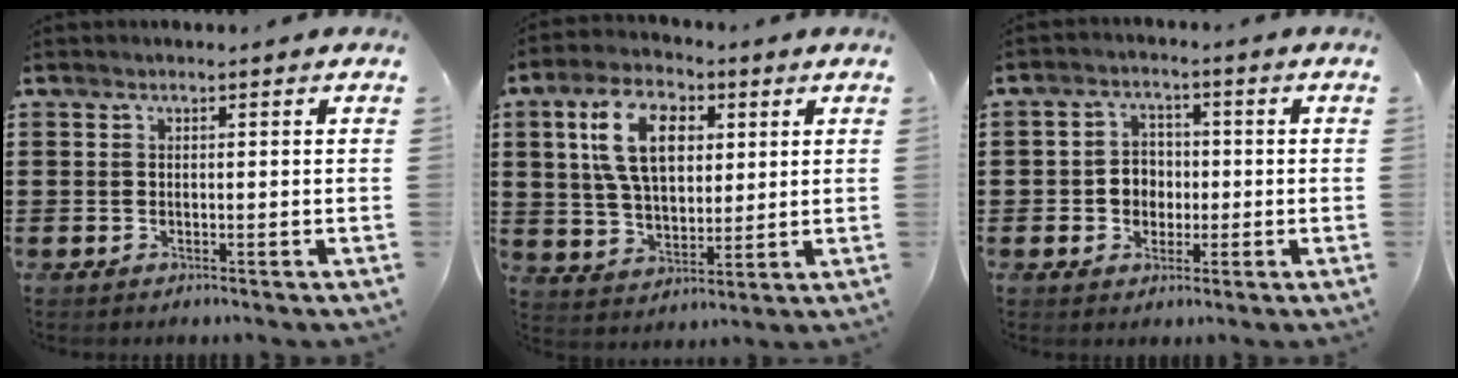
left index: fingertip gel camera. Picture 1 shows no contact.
{"total": 10.9, "force": [3.9, 6.2, 8.0], "torque": [-0.176, 0.013, 0.068]}
{"total": 3.9, "force": [-0.6, 3.5, 1.6], "torque": [-0.041, 0.008, -0.016]}